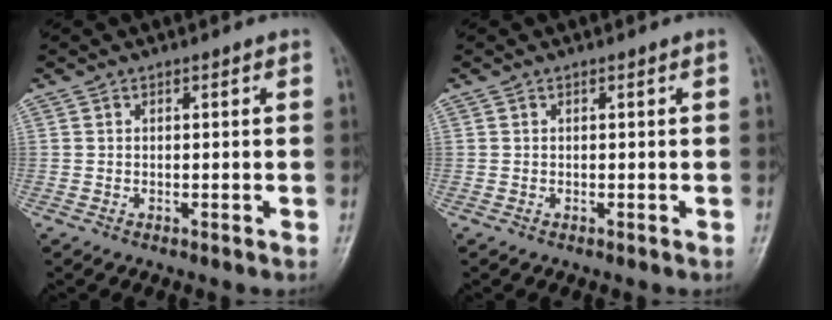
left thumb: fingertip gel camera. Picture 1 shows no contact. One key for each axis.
{"total": 0.0}